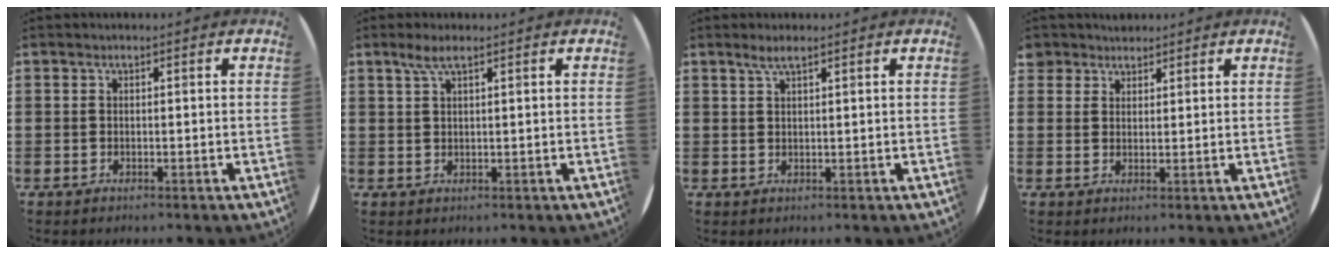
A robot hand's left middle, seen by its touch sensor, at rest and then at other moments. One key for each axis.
{"total": 2.5, "fx": 1.6, "fy": 0.3, "fz": 2.0, "tx": -0.042, "ty": 0.004, "tz": 0.027}
{"total": 2.0, "fx": 1.4, "fy": 0.2, "fz": 1.3, "tx": -0.027, "ty": 0.002, "tz": 0.026}
{"total": 2.7, "fx": 2.4, "fy": 1.3, "fz": -0.2, "tx": 0.004, "ty": 0.001, "tz": 0.046}